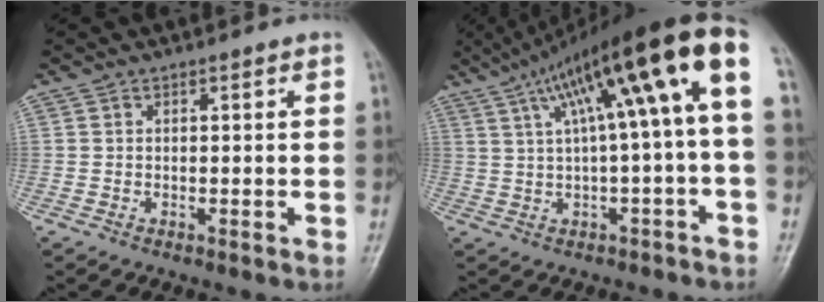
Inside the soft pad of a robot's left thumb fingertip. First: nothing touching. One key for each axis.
{"total": 16.0, "fx": 4.3, "fy": 2.2, "fz": 15.2, "tx": -0.247, "ty": 0.050, "tz": 0.069}